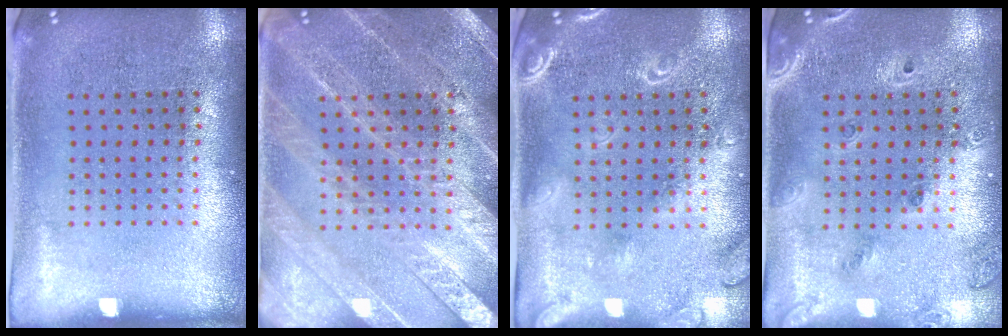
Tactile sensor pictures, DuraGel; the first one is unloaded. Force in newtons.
{"total": 3.3, "press": 3.2, "slide": 0.6}
{"total": 2.1, "press": 1.9, "slide": 0.7}
{"total": 1.6, "press": 1.4, "slide": 0.8}